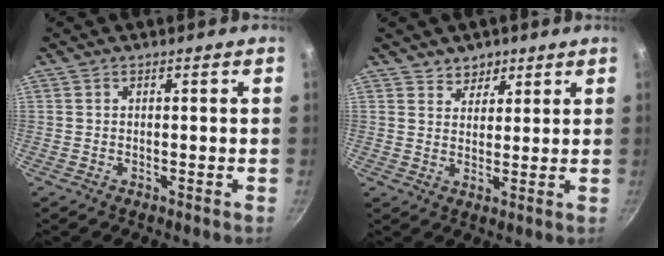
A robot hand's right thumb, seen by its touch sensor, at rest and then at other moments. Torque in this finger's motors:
{"motor_torque": [-0.42, -0.34, 0.05, -0.05, 0.00]}